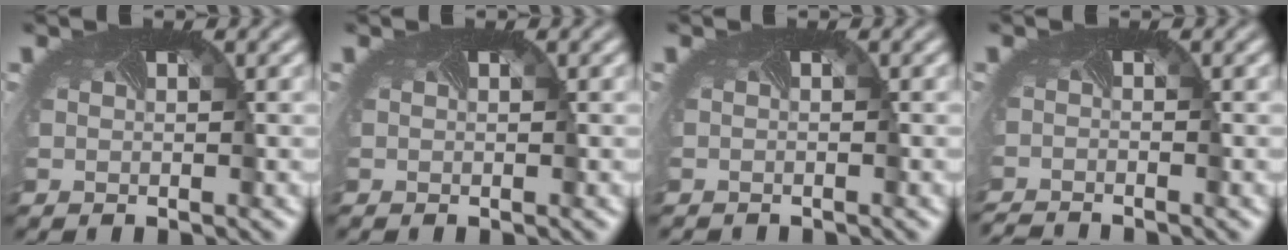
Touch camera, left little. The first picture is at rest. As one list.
[{"total": 0.0}, {"total": 0.7, "force": [-0.6, -0.3, -0.2], "torque": [0.003, -0.011, -0.011]}, {"total": 2.3, "force": [-2.3, -0.3, -0.1], "torque": [-0.005, -0.020, -0.042]}]